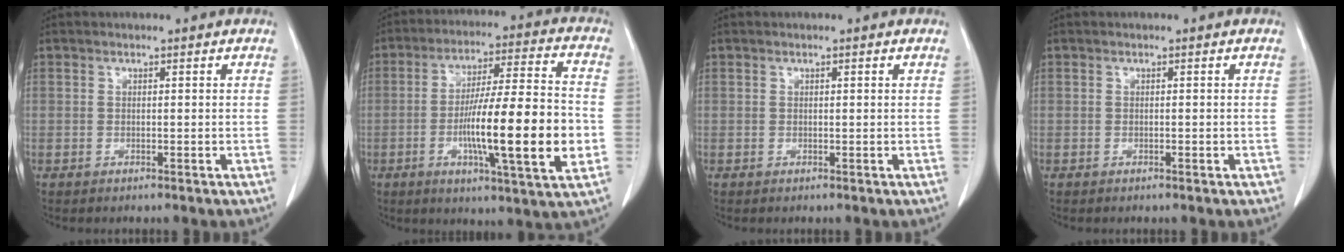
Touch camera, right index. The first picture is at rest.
{"total": 18.1, "force": [-3.8, 1.0, 17.6], "torque": [-0.283, -0.005, -0.062]}
{"total": 0.0}
{"total": 0.7, "force": [-0.4, 0.2, 0.5], "torque": [-0.011, 0.000, -0.004]}